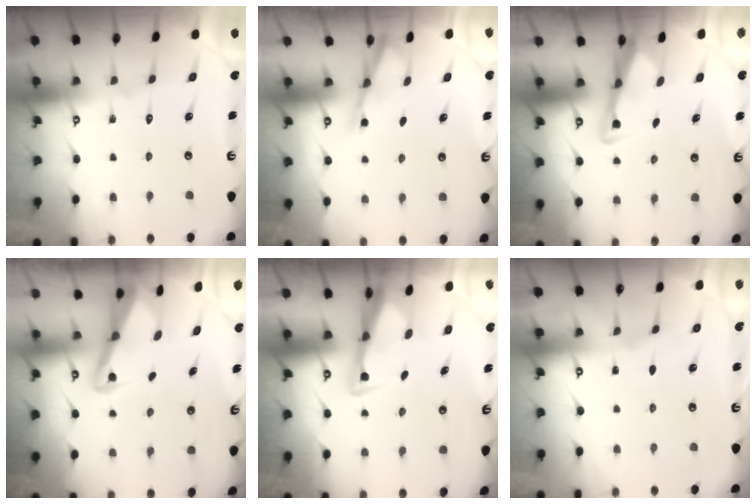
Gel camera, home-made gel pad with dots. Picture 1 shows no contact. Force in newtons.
{"total": 2.5, "press": 2.5, "slide": 0.4}
{"total": 3.3, "press": 3.3, "slide": 0.4}
{"total": 3.1, "press": 3.0, "slide": 0.7}
{"total": 3.1, "press": 3.1, "slide": 0.7}
{"total": 2.0, "press": 2.0, "slide": 0.3}